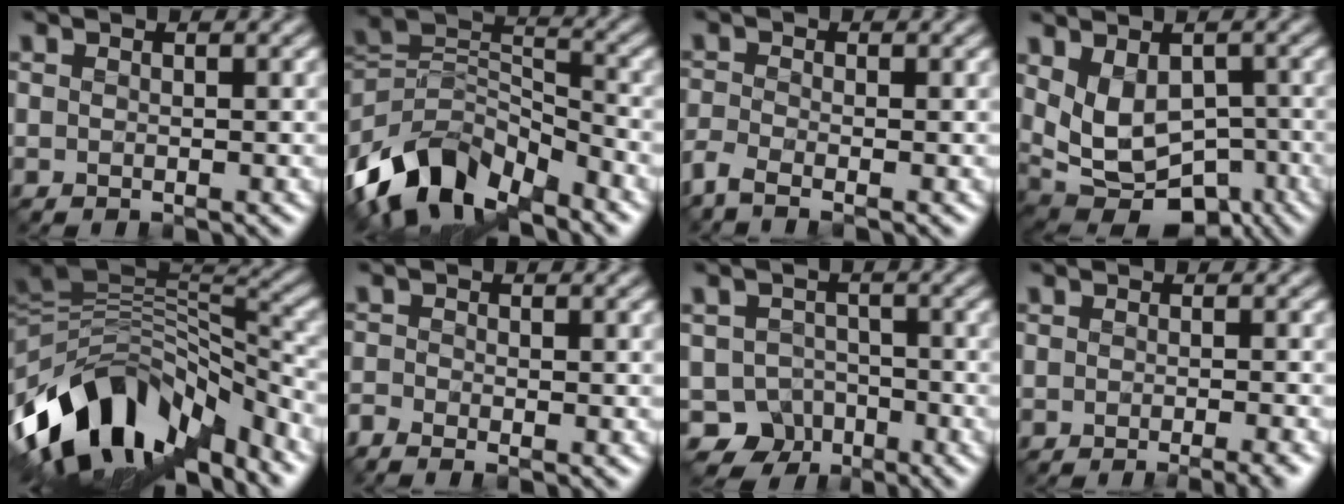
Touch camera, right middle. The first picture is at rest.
{"total": 10.9, "force": [-7.5, 5.2, 5.8], "torque": [-0.100, 0.005, -0.154]}
{"total": 2.2, "force": [-1.7, 0.5, 1.2], "torque": [-0.037, -0.005, -0.049]}
{"total": 7.7, "force": [-0.8, 4.9, 5.8], "torque": [-0.103, -0.016, 0.000]}
{"total": 13.4, "force": [-7.1, 7.0, 9.0], "torque": [-0.171, 0.016, -0.122]}
{"total": 1.6, "force": [-1.5, 0.2, 0.5], "torque": [-0.015, -0.006, -0.041]}
{"total": 4.2, "force": [-2.7, 3.2, 0.8], "torque": [0.003, -0.003, -0.046]}
{"total": 2.4, "force": [-1.6, 0.1, 1.7], "torque": [-0.023, -0.005, -0.026]}